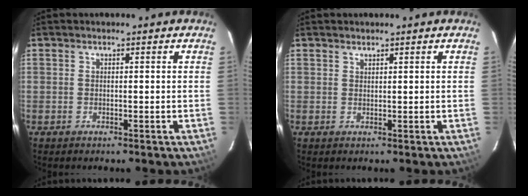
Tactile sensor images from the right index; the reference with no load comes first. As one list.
[{"total": 0.8, "force": [0.7, 0.2, 0.1], "torque": [-0.003, 0.001, 0.014]}]